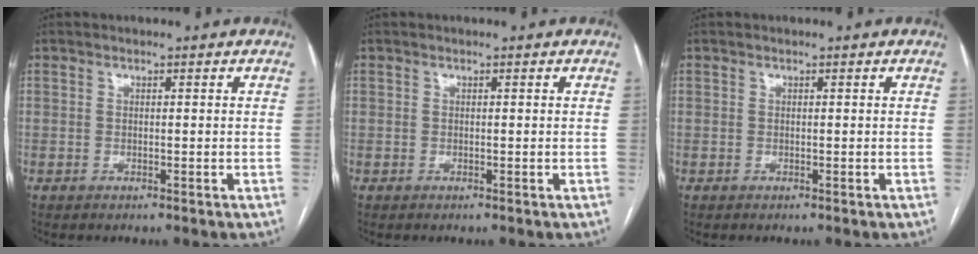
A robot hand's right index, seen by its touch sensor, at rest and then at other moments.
{"total": 0.0}
{"total": 0.0}